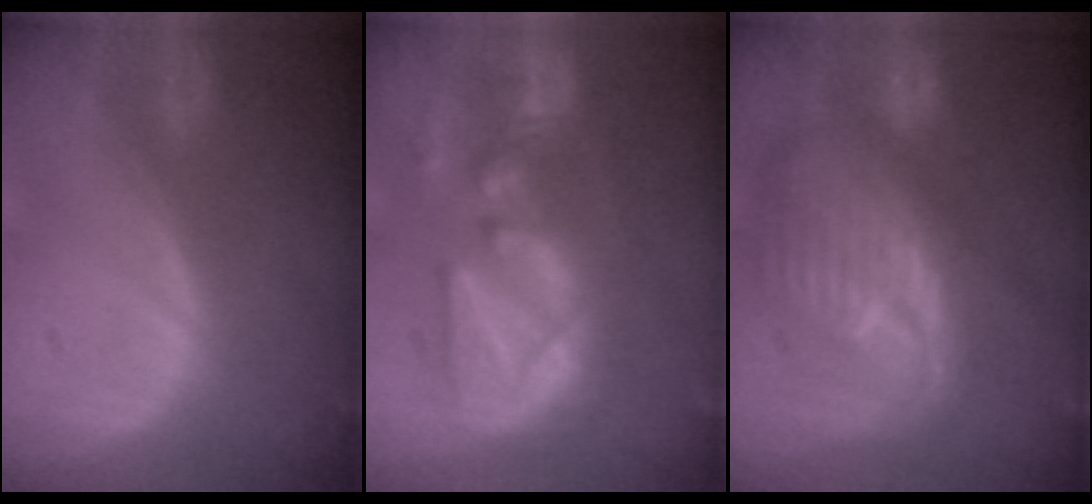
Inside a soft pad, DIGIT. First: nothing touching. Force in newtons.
{"total": 10.0, "press": 9.8, "slide": 1.7}
{"total": 12.4, "press": 10.7, "slide": 6.4}